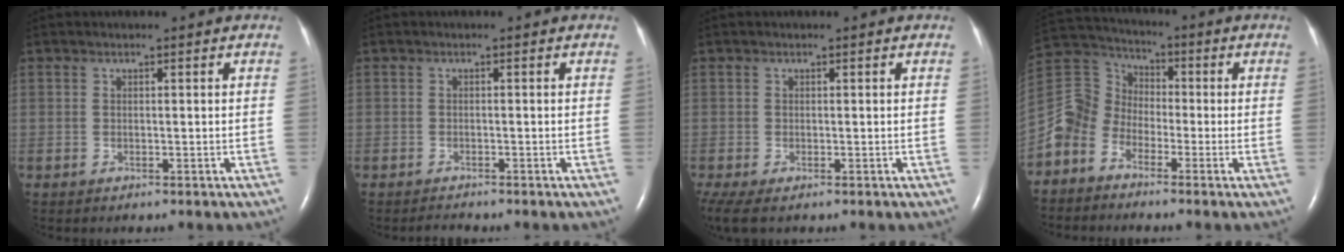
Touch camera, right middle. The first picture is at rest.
{"total": 0.9, "force": [-0.9, 0.0, -0.1], "torque": [-0.004, -0.006, -0.014]}
{"total": 4.1, "force": [-2.4, 1.8, 2.8], "torque": [-0.068, -0.013, -0.044]}
{"total": 9.9, "force": [-5.4, 7.7, 3.3], "torque": [-0.098, 0.041, -0.116]}